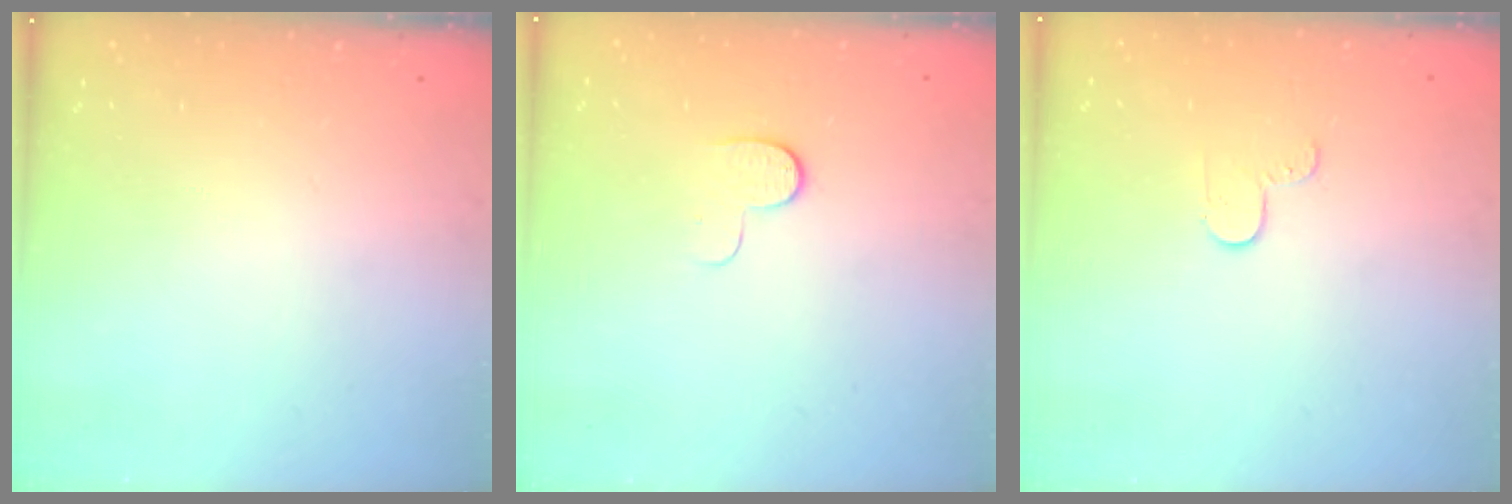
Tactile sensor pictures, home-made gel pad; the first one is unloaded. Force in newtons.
{"total": 5.7, "press": 5.7, "slide": 0.6}
{"total": 3.7, "press": 3.6, "slide": 0.3}